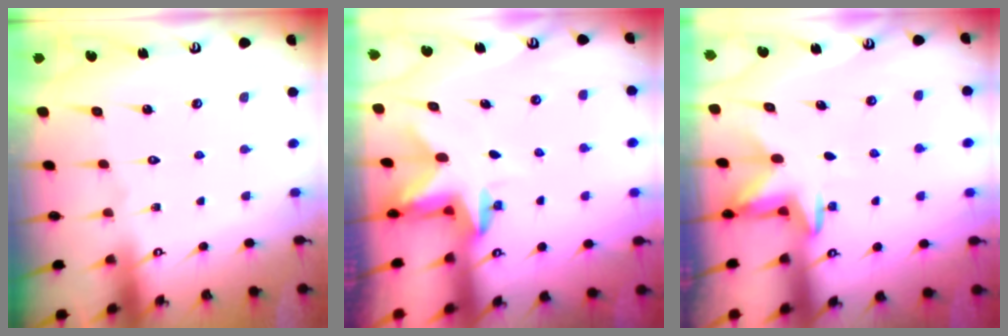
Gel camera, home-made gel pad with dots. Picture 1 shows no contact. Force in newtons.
{"total": 2.4, "press": 2.4, "slide": 0.3}
{"total": 3.4, "press": 3.2, "slide": 1.0}